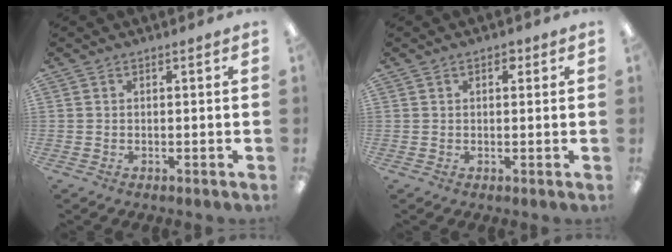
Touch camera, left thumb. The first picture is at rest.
{"total": 2.1, "force": [1.1, 1.2, 1.4], "torque": [-0.013, -0.001, 0.015]}